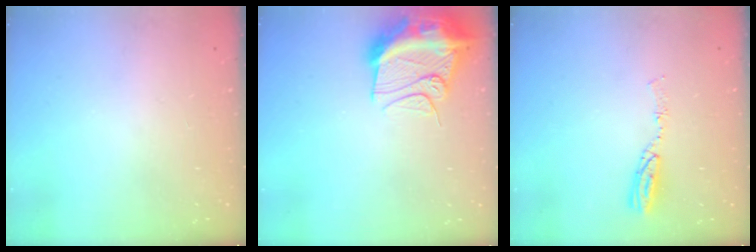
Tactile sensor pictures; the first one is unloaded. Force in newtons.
{"total": 15.8, "press": 15.7, "slide": 1.6}
{"total": 5.0, "press": 5.0, "slide": 0.2}